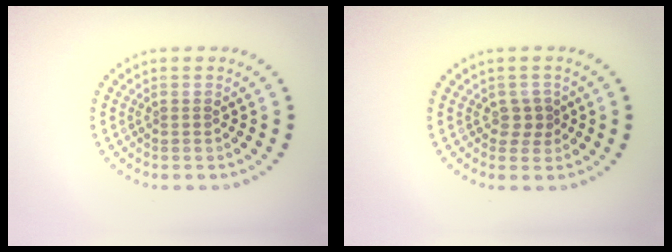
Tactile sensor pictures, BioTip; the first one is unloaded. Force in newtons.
{"total": 1.5, "press": 1.3, "slide": 0.7}